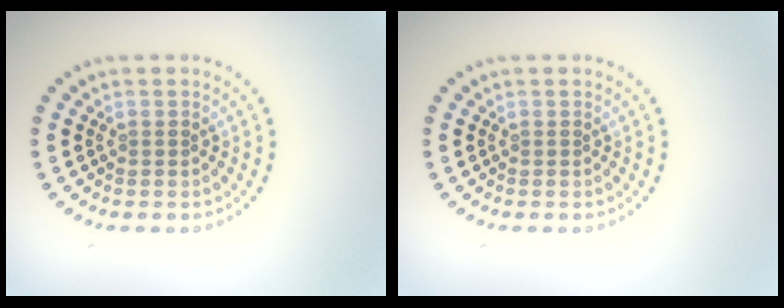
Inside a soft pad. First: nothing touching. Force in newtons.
{"total": 0.0}